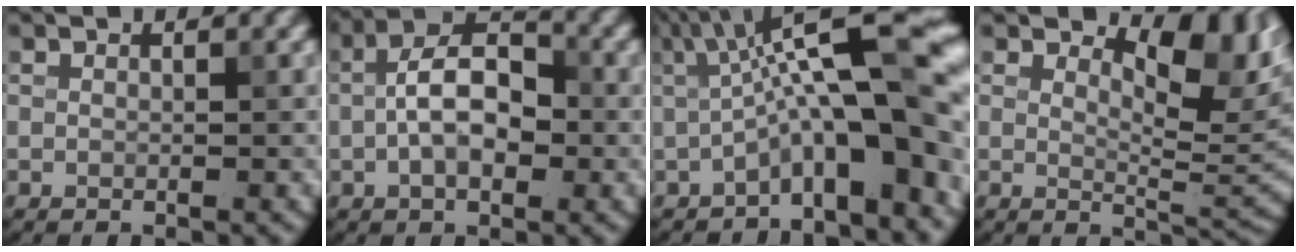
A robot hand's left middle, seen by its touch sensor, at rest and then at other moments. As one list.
[{"total": 6.1, "force": [-0.7, 3.3, 5.1], "torque": [-0.091, 0.014, -0.018]}, {"total": 12.1, "force": [-0.8, 3.2, 11.6], "torque": [-0.168, 0.029, -0.017]}, {"total": 5.9, "force": [2.8, 2.3, 4.7], "torque": [-0.064, -0.010, 0.040]}]